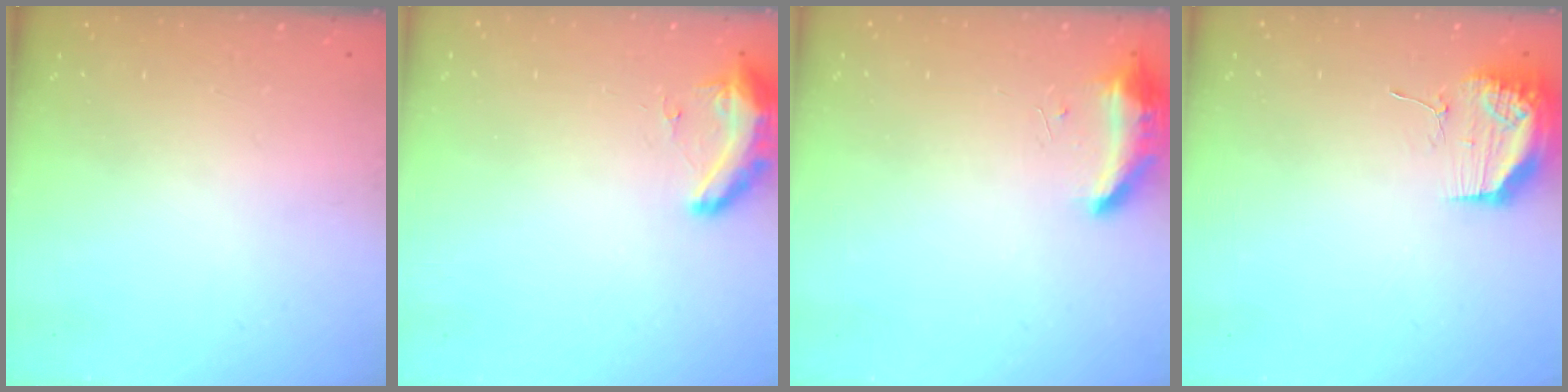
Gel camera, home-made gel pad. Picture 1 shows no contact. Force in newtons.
{"total": 14.6, "press": 10.5, "slide": 10.2}
{"total": 14.4, "press": 9.5, "slide": 10.8}
{"total": 17.9, "press": 13.8, "slide": 11.4}